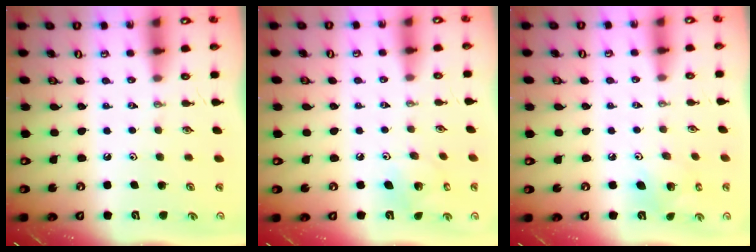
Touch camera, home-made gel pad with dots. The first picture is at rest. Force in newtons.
{"total": 6.8, "press": 6.8, "slide": 0.1}
{"total": 6.0, "press": 6.0, "slide": 0.2}